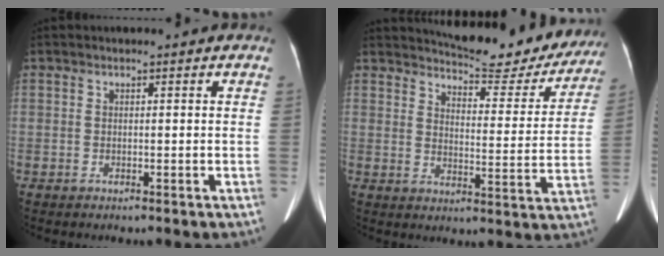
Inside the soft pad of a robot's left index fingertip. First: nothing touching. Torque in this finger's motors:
{"motor_torque": [0.29, -0.52, 0.15, 0.02]}